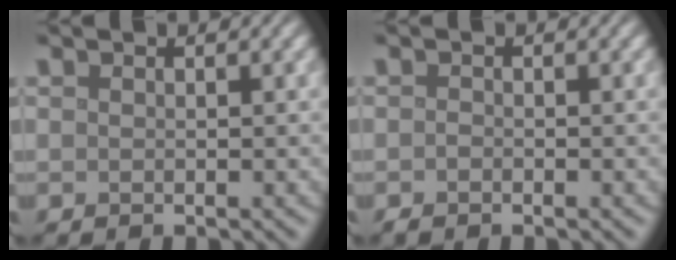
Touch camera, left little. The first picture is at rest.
{"total": 0.7, "force": [-0.5, 0.5, 0.2], "torque": [-0.003, 0.000, -0.011]}